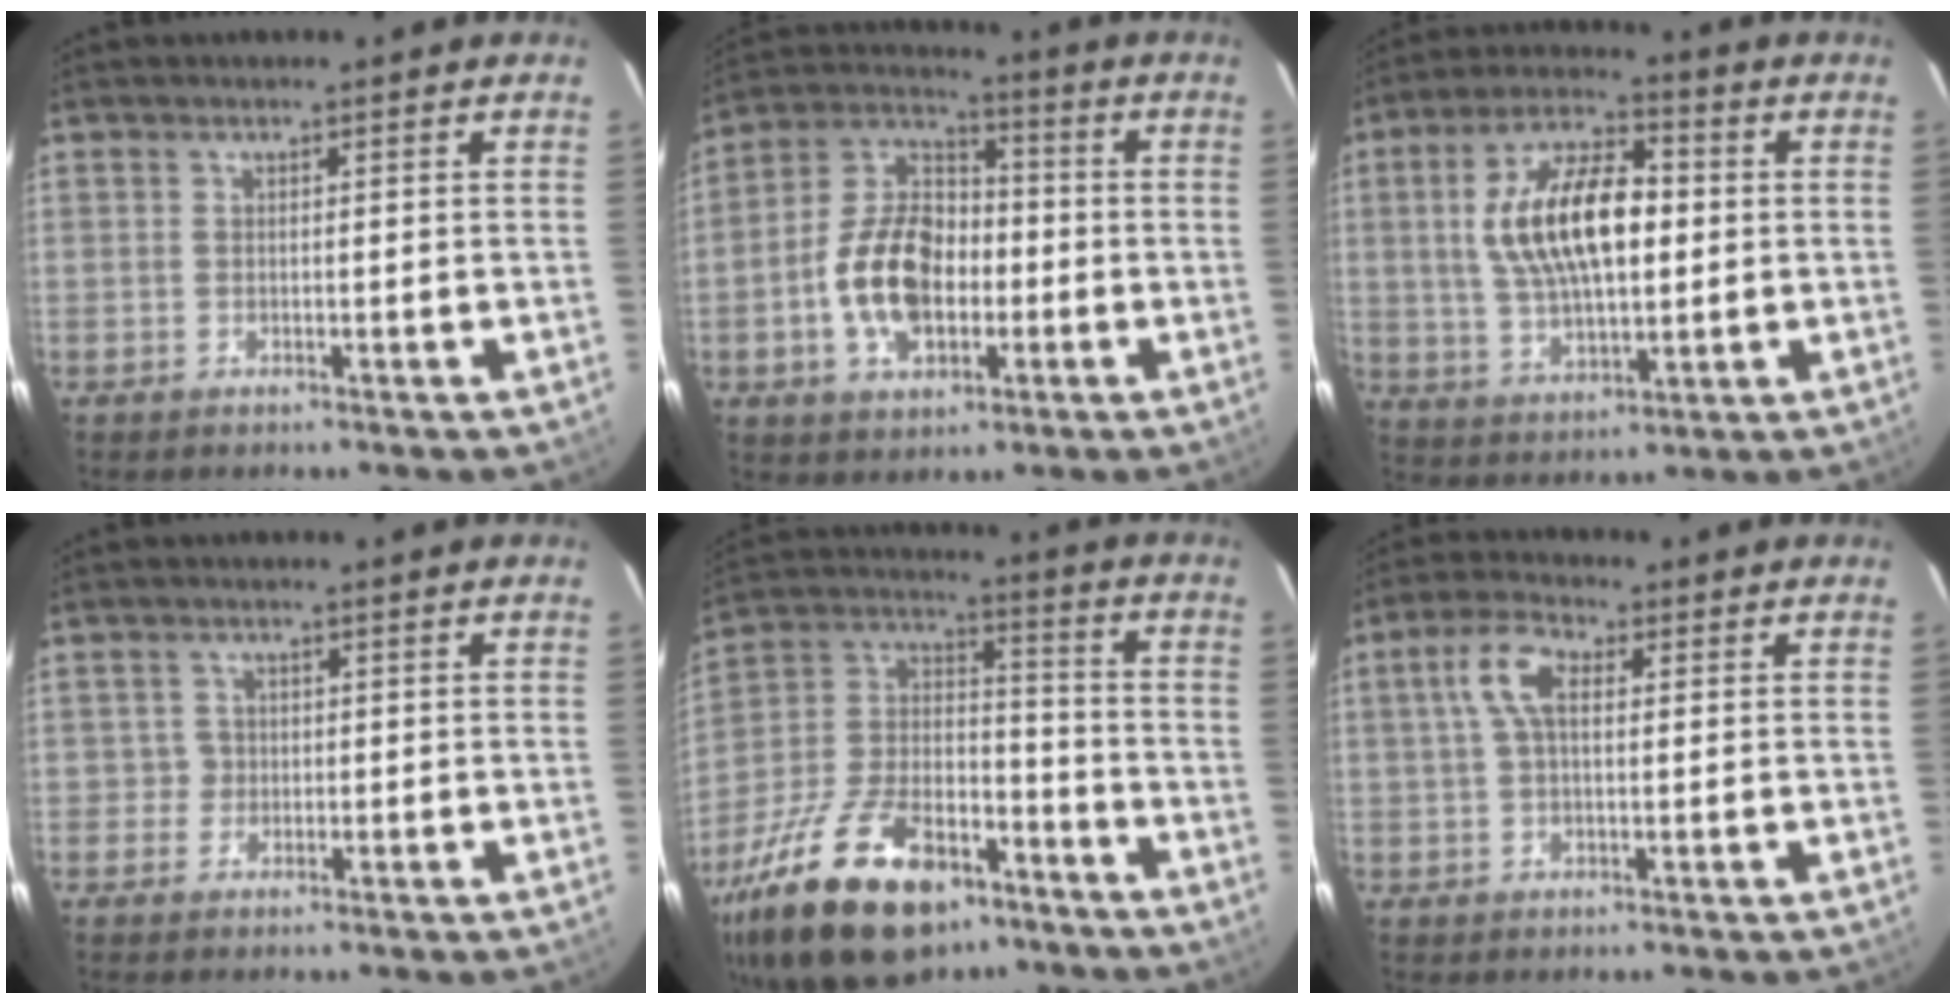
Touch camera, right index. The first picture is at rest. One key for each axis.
{"total": 14.3, "fx": -3.5, "fy": 9.2, "fz": 10.4, "tx": -0.210, "ty": 0.023, "tz": -0.056}
{"total": 16.2, "fx": 1.7, "fy": 7.8, "fz": 14.1, "tx": -0.266, "ty": 0.018, "tz": 0.033}
{"total": 1.8, "fx": -0.4, "fy": 1.7, "fz": -0.4, "tx": 0.013, "ty": 0.011, "tz": -0.005}
{"total": 26.9, "fx": -16.5, "fy": 13.7, "fz": 16.2, "tx": -0.332, "ty": 0.002, "tz": -0.270}
{"total": 6.2, "fx": 1.2, "fy": 3.2, "fz": 5.2, "tx": -0.104, "ty": 0.019, "tz": 0.023}